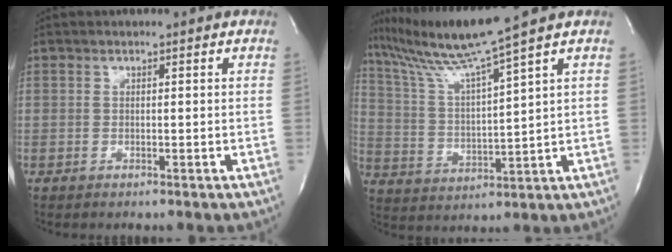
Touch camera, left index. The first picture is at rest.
{"total": 10.9, "force": [8.6, -2.9, 6.1], "torque": [-0.120, -0.005, 0.165]}